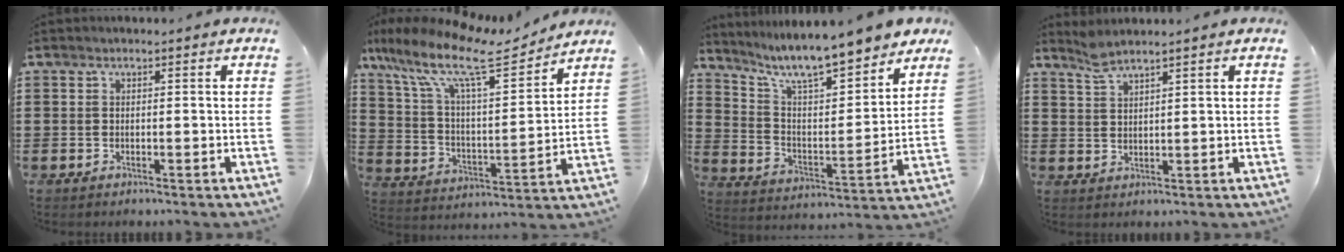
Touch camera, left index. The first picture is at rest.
{"total": 13.6, "force": [9.9, 2.9, 8.8], "torque": [-0.202, -0.048, 0.167]}
{"total": 9.5, "force": [8.5, 0.8, 4.1], "torque": [-0.107, -0.060, 0.143]}
{"total": 2.9, "force": [2.4, 0.3, 1.6], "torque": [-0.038, 0.001, 0.045]}